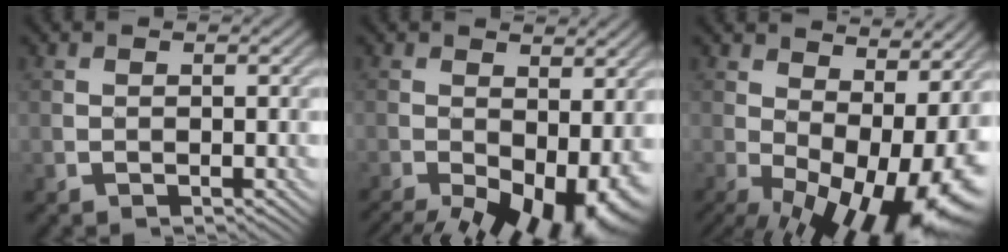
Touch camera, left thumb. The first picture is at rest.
{"total": 13.3, "force": [-5.9, 6.3, 10.1], "torque": [-0.168, -0.048, -0.067]}
{"total": 14.7, "force": [-0.3, 7.1, 12.9], "torque": [-0.199, -0.013, 0.022]}